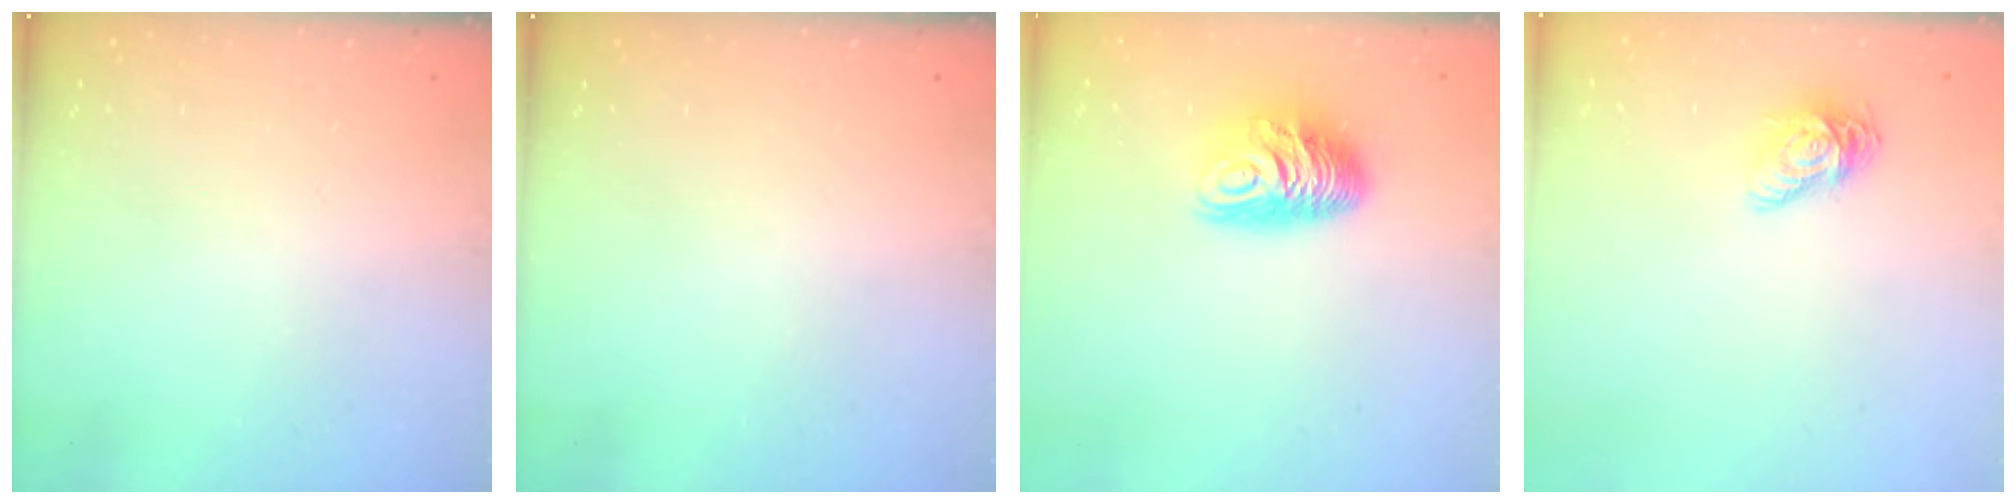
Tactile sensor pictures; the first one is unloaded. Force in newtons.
{"total": 0.0}
{"total": 9.8, "press": 9.8, "slide": 0.3}
{"total": 8.4, "press": 8.4, "slide": 0.3}